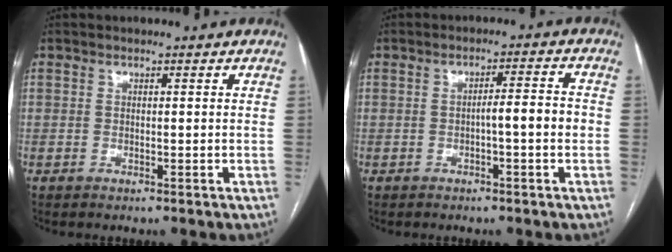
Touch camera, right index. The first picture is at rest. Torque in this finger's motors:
{"motor_torque": [0.32, 0.15, 0.30, 0.06]}